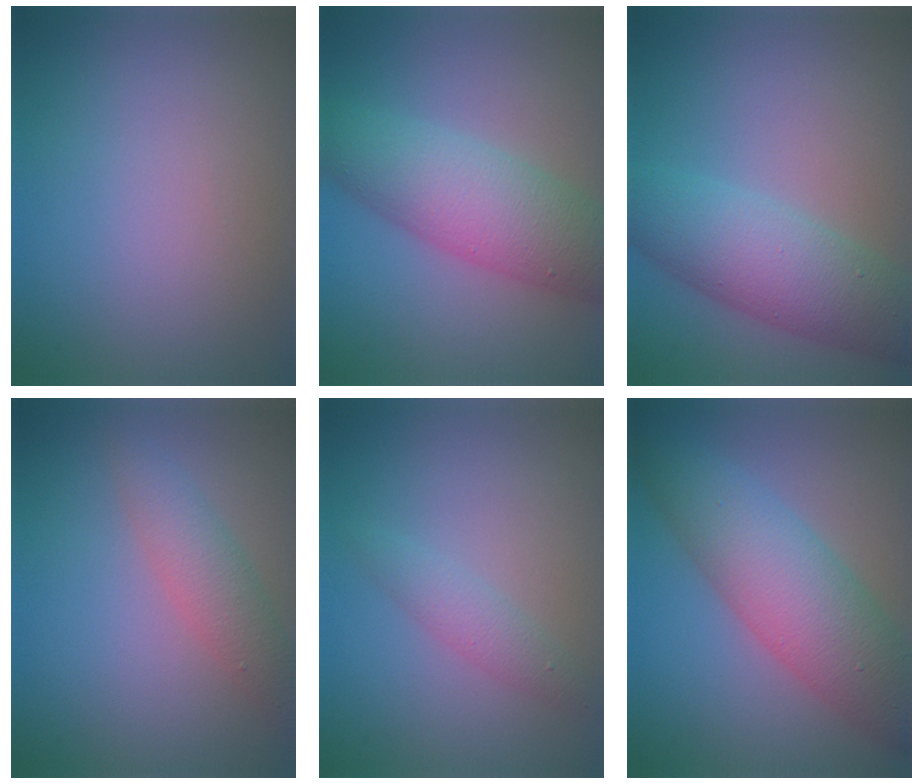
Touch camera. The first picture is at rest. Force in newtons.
{"total": 7.5, "press": 7.5, "slide": 0.1}
{"total": 7.1, "press": 7.1, "slide": 0.2}
{"total": 3.0, "press": 3.0, "slide": 0.1}
{"total": 1.8, "press": 1.8, "slide": 0.1}
{"total": 8.0, "press": 8.0, "slide": 0.0}